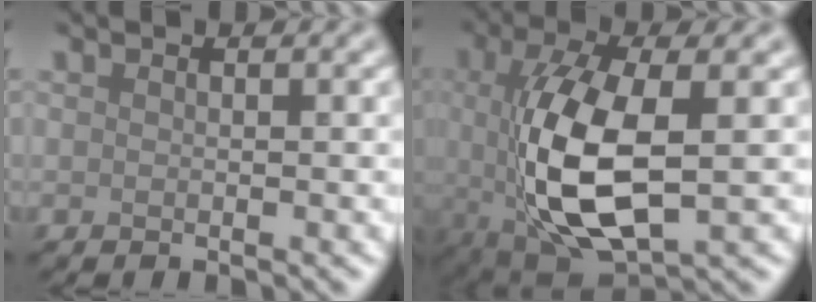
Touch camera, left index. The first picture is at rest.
{"total": 9.6, "force": [-0.3, 4.1, 8.7], "torque": [-0.184, -0.012, 0.000]}